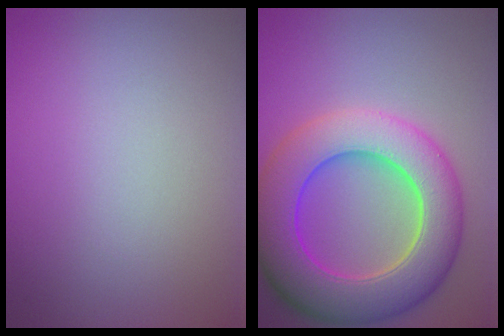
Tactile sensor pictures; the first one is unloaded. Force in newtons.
{"total": 10.3, "press": 10.3, "slide": 0.6}